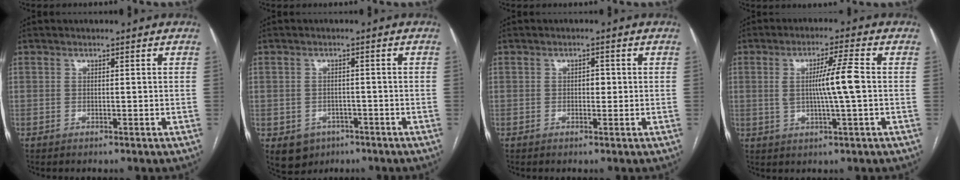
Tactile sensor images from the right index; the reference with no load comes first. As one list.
[{"total": 4.9, "force": [-2.3, 4.1, 1.2], "torque": [-0.019, 0.003, -0.025]}, {"total": 1.7, "force": [0.0, 1.0, 1.3], "torque": [-0.017, 0.003, -0.001]}, {"total": 7.1, "force": [0.3, -0.3, 7.1], "torque": [-0.127, 0.000, 0.005]}]